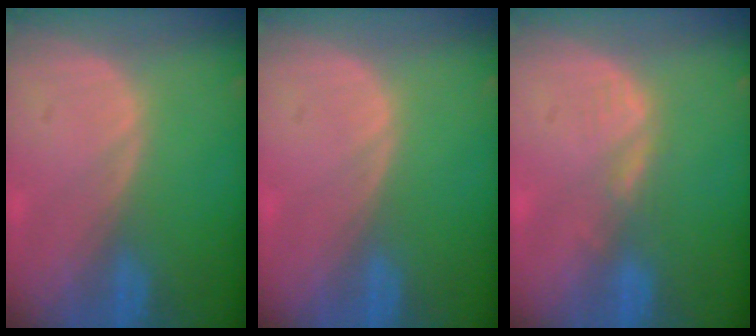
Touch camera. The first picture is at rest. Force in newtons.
{"total": 0.0}
{"total": 1.6, "press": 1.6, "slide": 0.2}